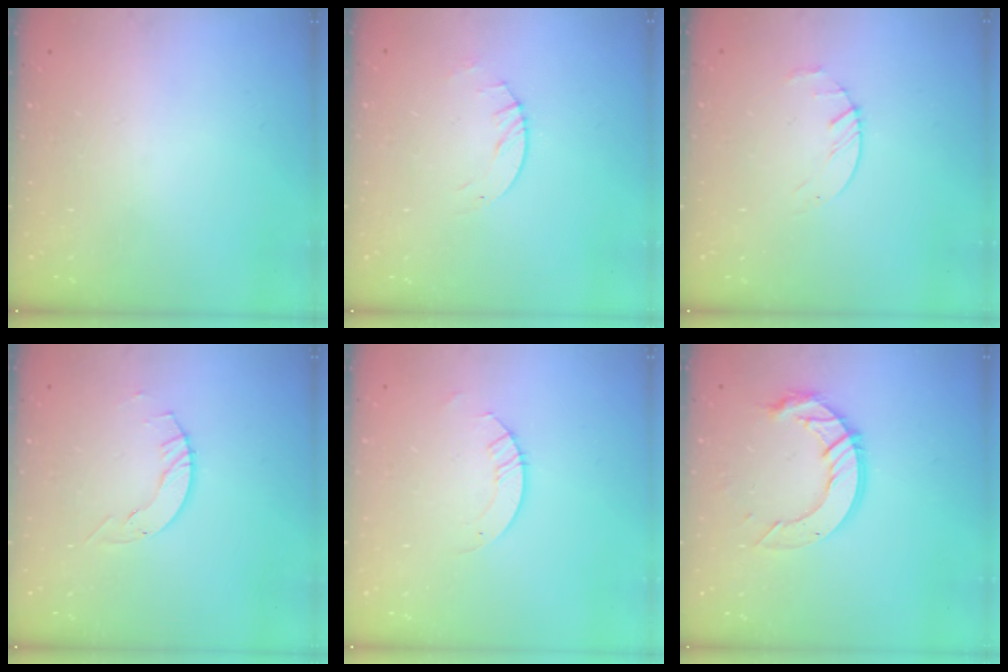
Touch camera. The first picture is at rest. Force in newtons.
{"total": 2.8, "press": 2.8, "slide": 0.4}
{"total": 2.2, "press": 2.2, "slide": 0.3}
{"total": 2.1, "press": 2.1, "slide": 0.3}
{"total": 2.9, "press": 2.9, "slide": 0.3}
{"total": 12.3, "press": 12.2, "slide": 1.2}